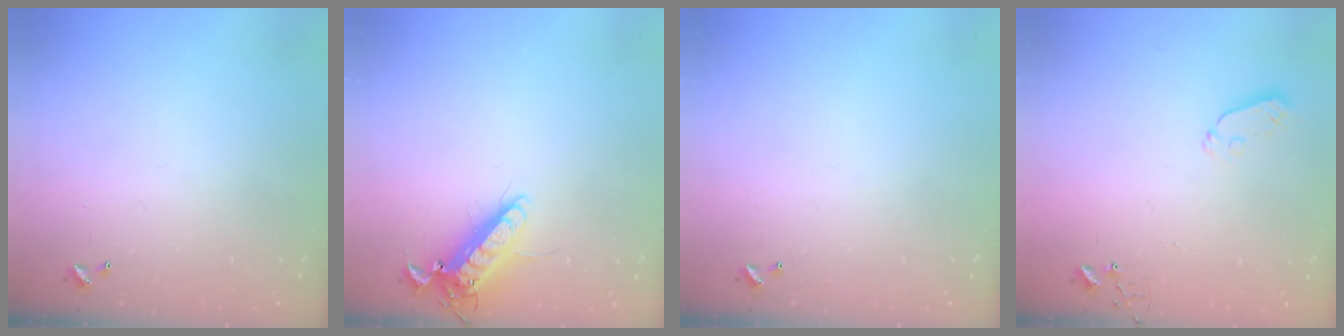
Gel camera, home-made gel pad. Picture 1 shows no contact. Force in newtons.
{"total": 13.1, "press": 12.9, "slide": 2.4}
{"total": 0.0}
{"total": 4.6, "press": 4.6, "slide": 0.3}